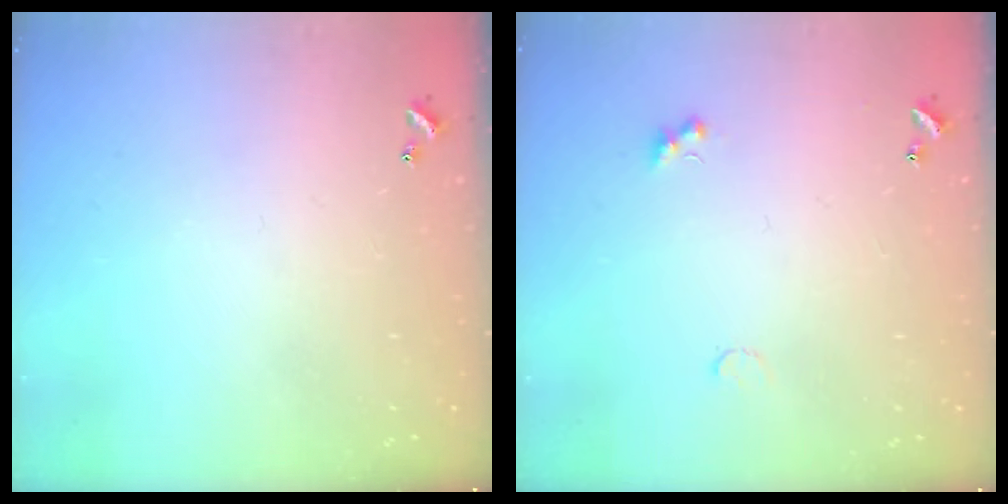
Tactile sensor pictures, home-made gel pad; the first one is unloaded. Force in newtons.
{"total": 1.9, "press": 1.7, "slide": 0.7}